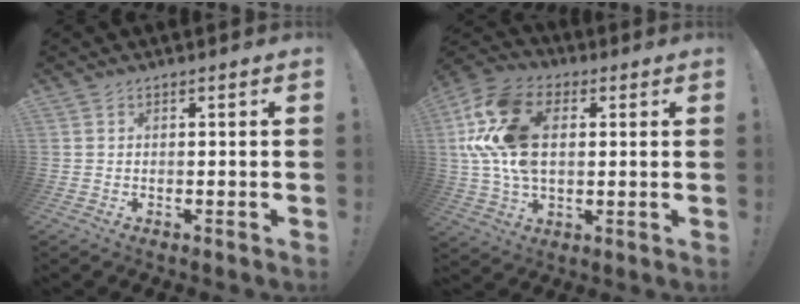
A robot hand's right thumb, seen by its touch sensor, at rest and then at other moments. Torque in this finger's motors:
{"motor_torque": [2.41, 2.24, 1.49, -0.06, 0.38]}